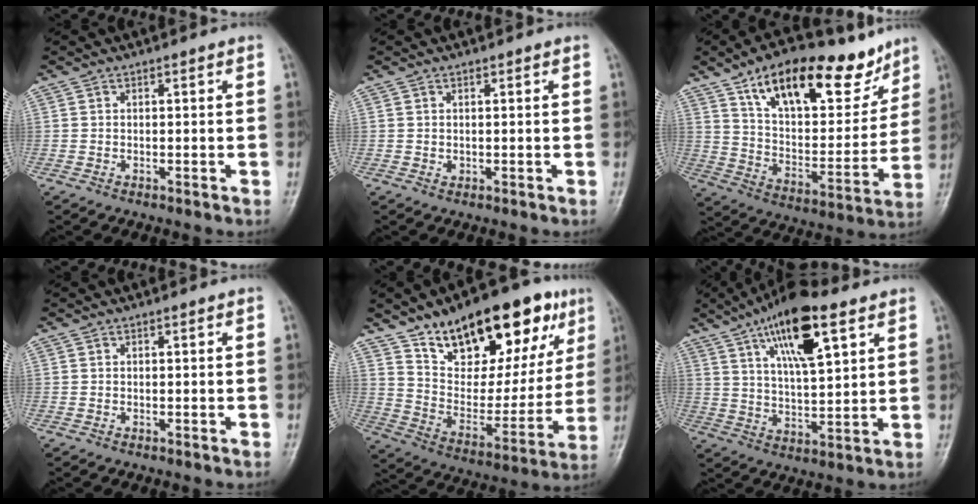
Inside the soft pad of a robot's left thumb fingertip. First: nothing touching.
{"total": 0.7, "force": [0.3, 0.6, 0.2], "torque": [0.002, -0.002, 0.005]}
{"total": 24.6, "force": [15.5, 10.7, 15.7], "torque": [-0.197, -0.044, 0.256]}
{"total": 0.0}
{"total": 26.4, "force": [15.2, 12.0, 18.0], "torque": [-0.223, -0.034, 0.246]}
{"total": 15.9, "force": [8.2, 5.2, 12.6], "torque": [-0.194, -0.022, 0.142]}